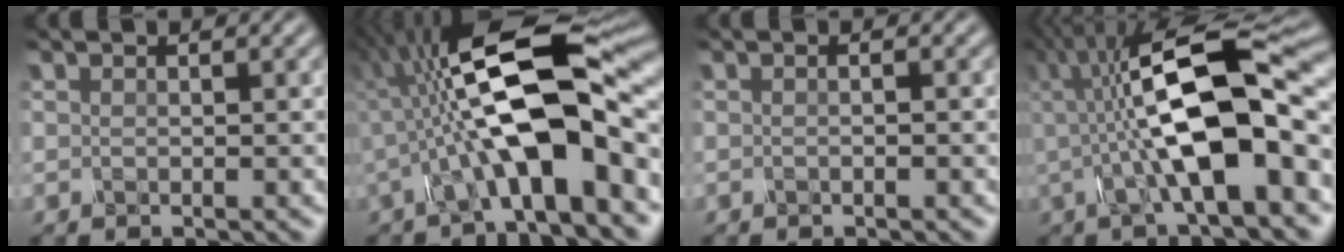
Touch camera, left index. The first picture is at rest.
{"total": 13.4, "force": [-1.3, 4.2, 12.6], "torque": [-0.217, 0.020, -0.035]}
{"total": 0.8, "force": [-0.2, 0.2, 0.7], "torque": [-0.010, -0.009, -0.009]}
{"total": 12.4, "force": [0.3, 3.5, 11.9], "torque": [-0.187, 0.019, -0.004]}